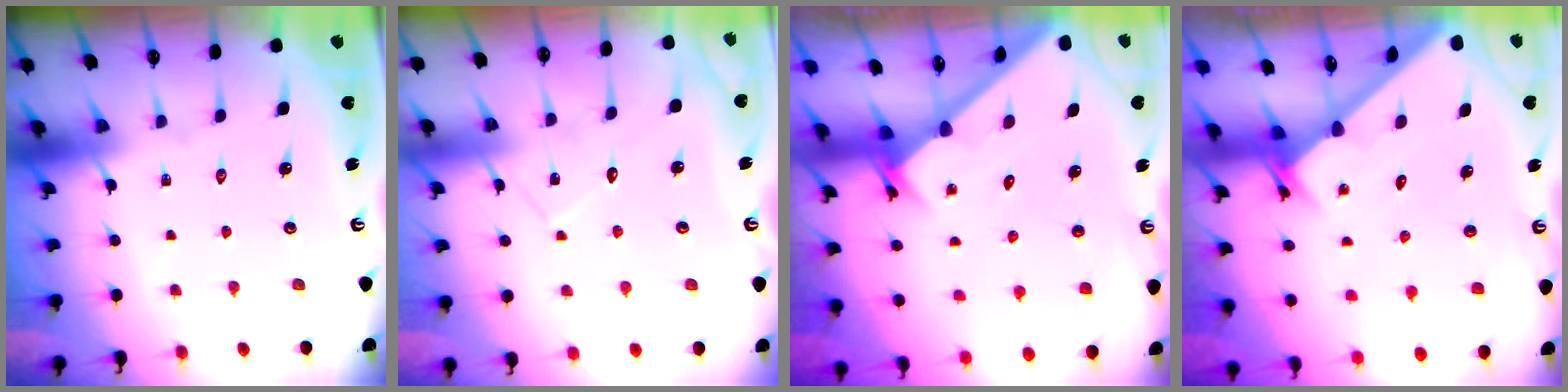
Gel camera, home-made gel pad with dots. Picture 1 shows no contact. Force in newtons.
{"total": 7.1, "press": 7.1, "slide": 0.5}
{"total": 2.5, "press": 2.5, "slide": 0.2}
{"total": 2.5, "press": 2.5, "slide": 0.2}